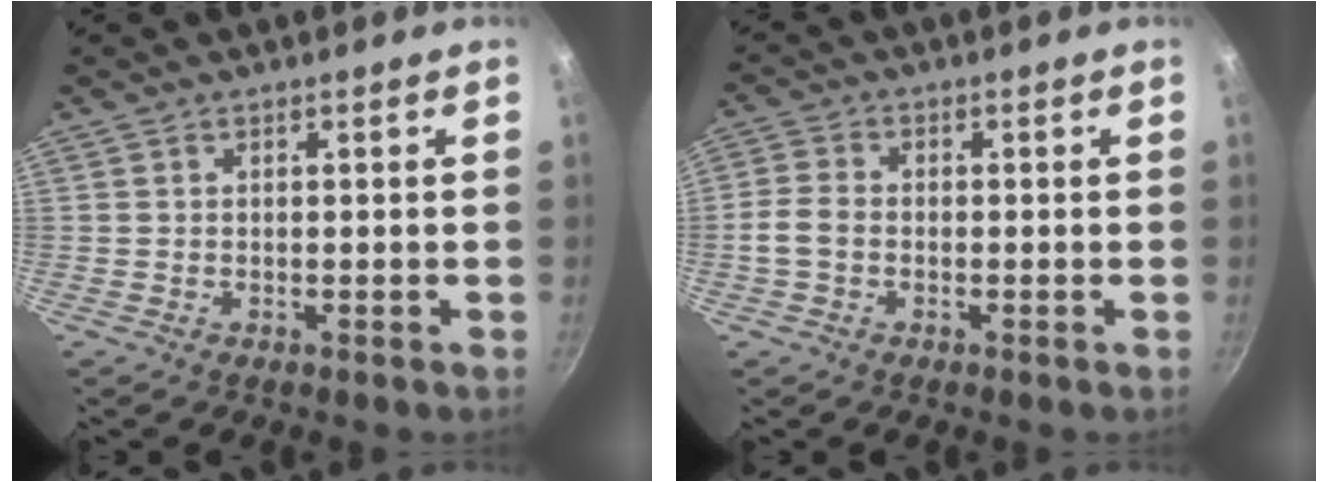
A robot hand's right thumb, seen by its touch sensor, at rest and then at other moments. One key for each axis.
{"total": 4.3, "fx": -1.0, "fy": 3.1, "fz": 2.8, "tx": -0.059, "ty": 0.016, "tz": -0.029}